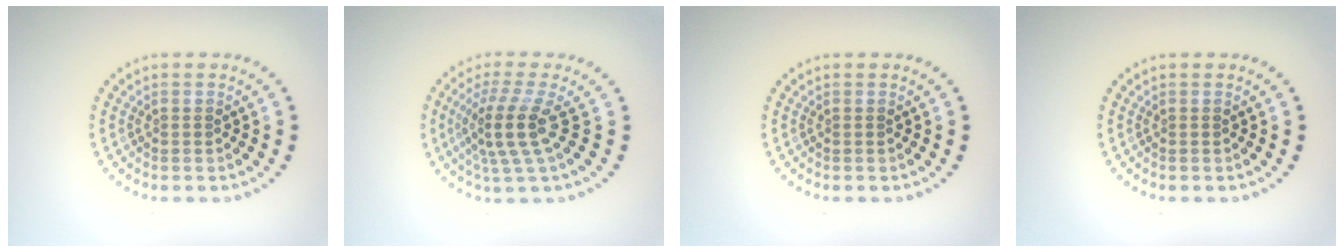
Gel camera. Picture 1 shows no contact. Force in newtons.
{"total": 4.0, "press": 2.8, "slide": 2.8}
{"total": 0.0}
{"total": 0.0}